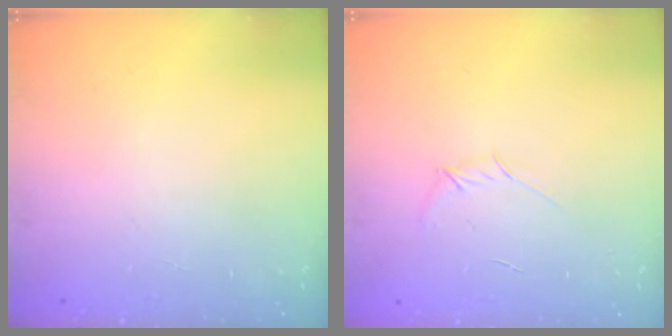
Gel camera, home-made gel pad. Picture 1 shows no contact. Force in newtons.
{"total": 3.7, "press": 3.7, "slide": 0.6}